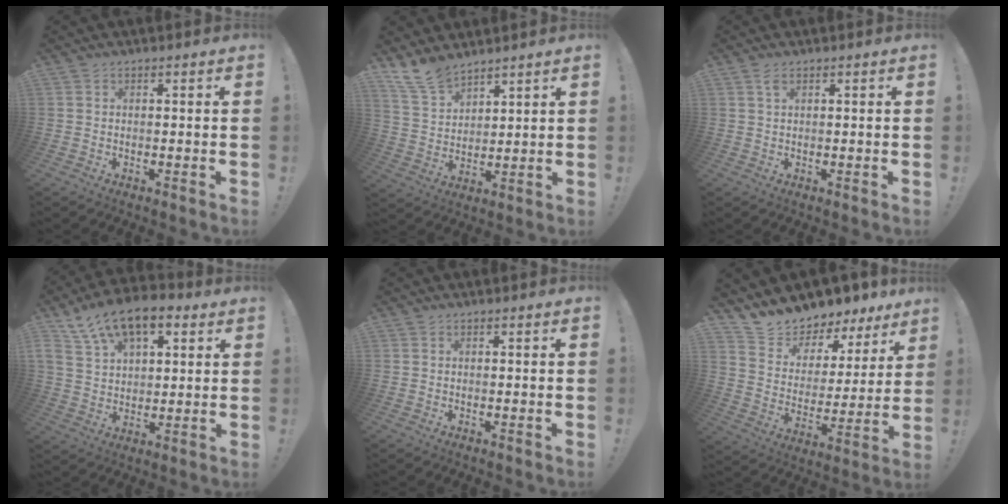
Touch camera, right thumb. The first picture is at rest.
{"total": 9.7, "force": [8.3, 4.2, 2.8], "torque": [-0.057, -0.057, 0.164]}
{"total": 1.7, "force": [1.0, 0.7, 1.2], "torque": [-0.018, -0.002, 0.016]}
{"total": 14.3, "force": [8.4, 7.5, 8.8], "torque": [-0.155, -0.042, 0.157]}
{"total": 0.0}
{"total": 9.5, "force": [9.1, 2.8, 0.3], "torque": [-0.029, -0.097, 0.159]}